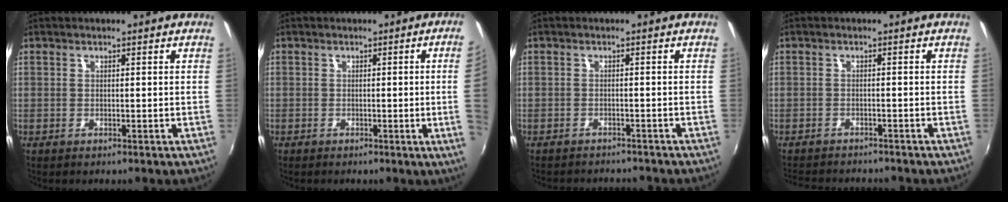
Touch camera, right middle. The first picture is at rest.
{"total": 6.0, "force": [0.1, -2.2, 5.6], "torque": [-0.081, -0.009, 0.003]}
{"total": 4.7, "force": [-4.3, 1.6, 1.0], "torque": [-0.033, -0.003, -0.063]}
{"total": 7.0, "force": [-6.5, 1.5, 2.1], "torque": [-0.057, -0.014, -0.100]}